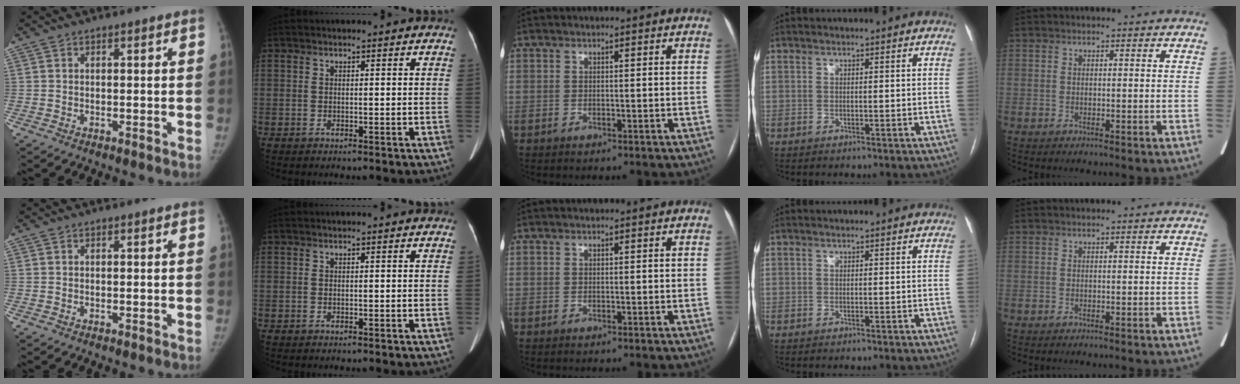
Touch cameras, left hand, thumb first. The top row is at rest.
{}